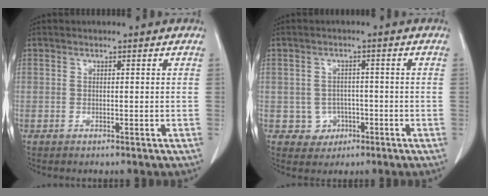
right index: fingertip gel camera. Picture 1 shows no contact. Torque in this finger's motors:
{"motor_torque": [-0.18, -0.03, -0.50, -0.21]}